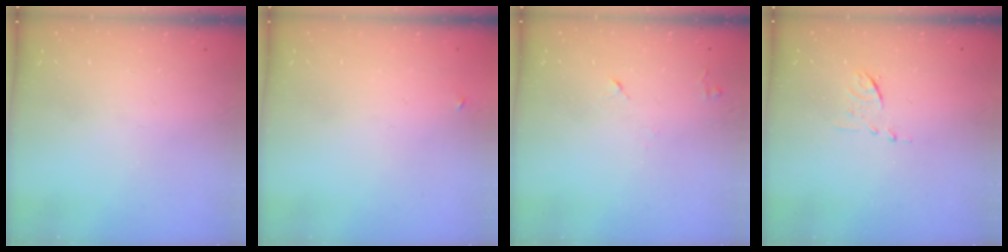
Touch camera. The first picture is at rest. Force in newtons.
{"total": 2.3, "press": 2.3, "slide": 0.2}
{"total": 5.6, "press": 5.5, "slide": 0.9}
{"total": 6.2, "press": 6.2, "slide": 0.7}